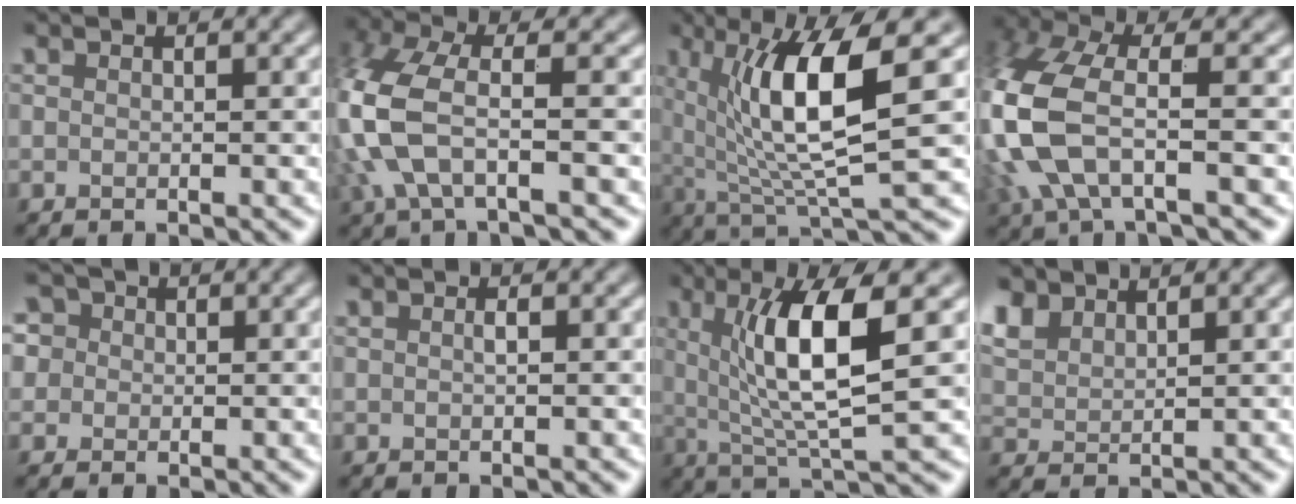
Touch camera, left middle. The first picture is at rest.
{"total": 7.0, "force": [-1.5, 3.0, 6.2], "torque": [-0.162, 0.006, -0.042]}
{"total": 9.4, "force": [2.2, 2.1, 8.9], "torque": [-0.142, -0.008, 0.042]}
{"total": 9.3, "force": [-1.5, 4.2, 8.2], "torque": [-0.209, 0.003, -0.045]}
{"total": 6.1, "force": [2.6, 4.8, 2.7], "torque": [-0.043, 0.030, 0.007]}
{"total": 0.6, "force": [0.2, 0.2, 0.5], "torque": [-0.011, 0.003, 0.003]}
{"total": 7.9, "force": [1.7, 1.6, 7.5], "torque": [-0.123, -0.006, 0.031]}
{"total": 3.5, "force": [2.7, 1.7, 1.4], "torque": [-0.043, 0.010, 0.058]}